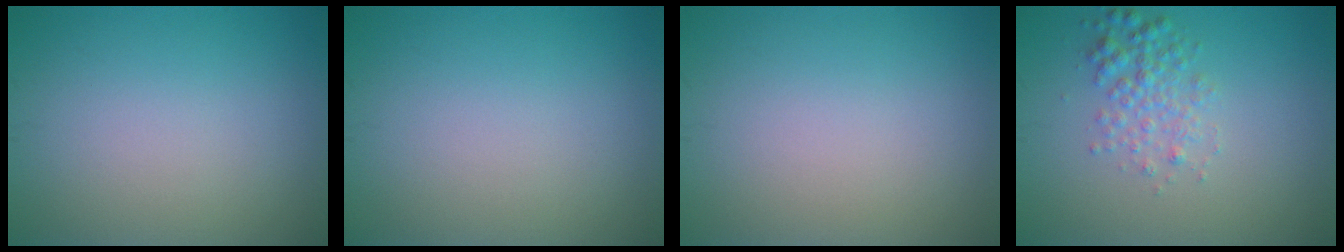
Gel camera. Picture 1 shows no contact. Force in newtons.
{"total": 0.0}
{"total": 0.0}
{"total": 2.5, "press": 2.5, "slide": 0.0}